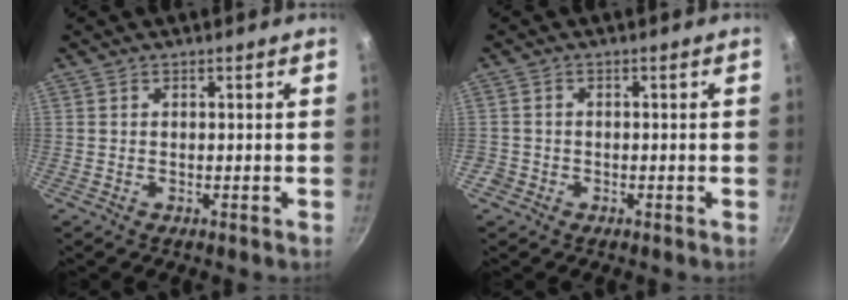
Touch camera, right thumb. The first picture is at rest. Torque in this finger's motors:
{"motor_torque": [0.08, 0.17, -0.29, 0.21, 0.03]}